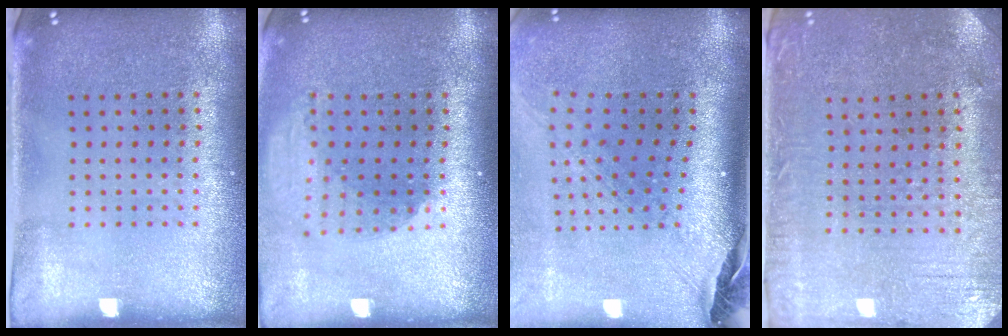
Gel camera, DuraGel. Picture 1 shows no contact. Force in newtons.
{"total": 1.9, "press": 1.5, "slide": 1.2}
{"total": 2.8, "press": 2.1, "slide": 1.9}
{"total": 0.6, "press": 0.4, "slide": 0.5}